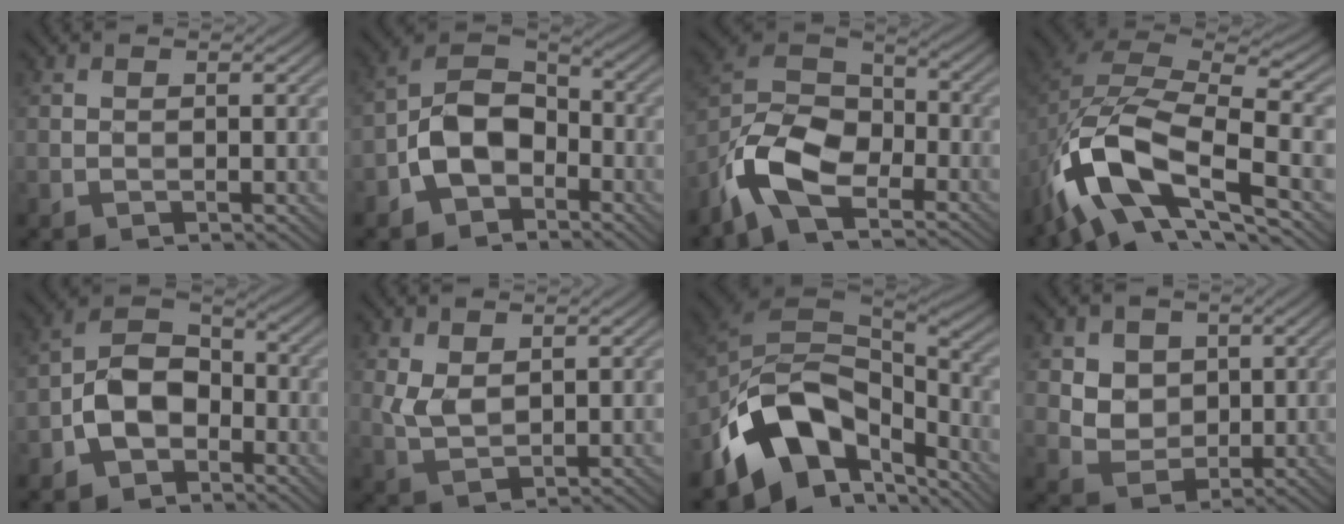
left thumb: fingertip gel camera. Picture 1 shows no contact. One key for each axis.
{"total": 7.6, "fx": -3.5, "fy": 4.9, "fz": 4.5, "tx": -0.081, "ty": 0.012, "tz": -0.083}
{"total": 11.2, "fx": -7.1, "fy": 5.3, "fz": 6.8, "tx": -0.149, "ty": -0.002, "tz": -0.157}
{"total": 13.6, "fx": -6.7, "fy": 6.4, "fz": 9.9, "tx": -0.203, "ty": -0.014, "tz": -0.132}
{"total": 6.8, "fx": -3.2, "fy": 4.5, "fz": 4.0, "tx": -0.071, "ty": 0.011, "tz": -0.072}
{"total": 3.0, "fx": 1.4, "fy": 1.5, "fz": 2.2, "tx": -0.059, "ty": 0.000, "tz": 0.033}
{"total": 12.8, "fx": -7.5, "fy": 7.6, "fz": 7.1, "tx": -0.140, "ty": -0.012, "tz": -0.140}
{"total": 4.6, "fx": 2.0, "fy": 3.8, "fz": 1.8, "tx": -0.066, "ty": -0.018, "tz": 0.047}